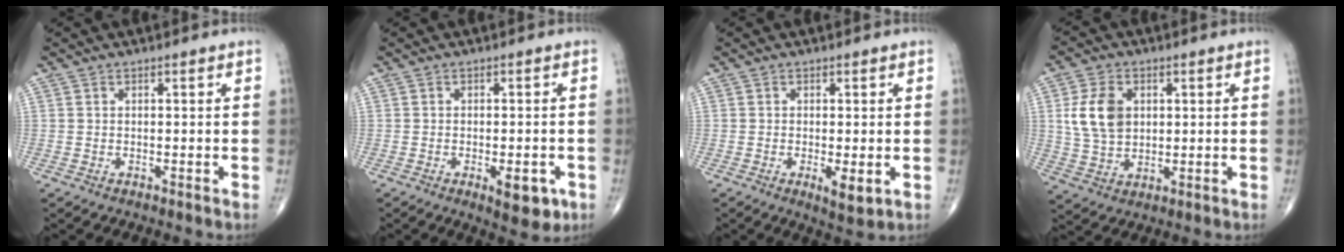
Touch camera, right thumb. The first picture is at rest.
{"total": 5.9, "force": [-2.4, 2.4, 4.9], "torque": [-0.052, -0.001, -0.026]}
{"total": 3.8, "force": [-0.9, 1.2, 3.5], "torque": [-0.056, -0.012, -0.014]}
{"total": 9.3, "force": [1.9, 6.6, 6.3], "torque": [-0.108, -0.005, 0.042]}